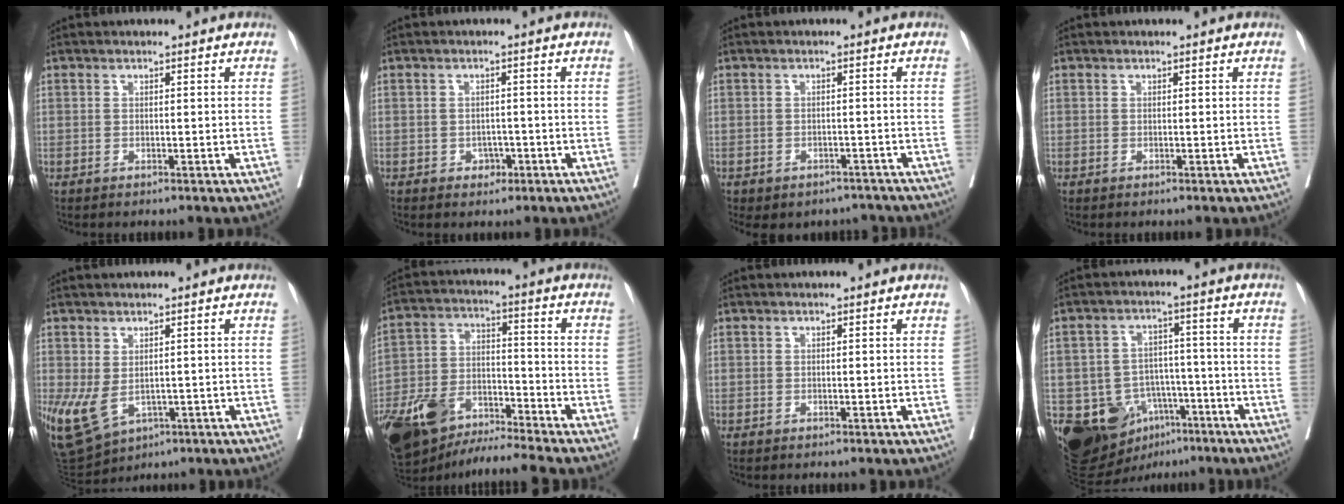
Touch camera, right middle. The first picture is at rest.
{"total": 2.0, "force": [-0.9, 1.5, 0.9], "torque": [-0.007, 0.006, -0.010]}
{"total": 7.2, "force": [-5.8, 4.2, 1.3], "torque": [-0.009, 0.012, -0.067]}
{"total": 0.0}
{"total": 9.2, "force": [-2.6, 5.9, 6.6], "torque": [-0.137, -0.012, -0.025]}
{"total": 13.6, "force": [-11.2, 3.3, 6.9], "torque": [-0.135, 0.008, -0.209]}
{"total": 0.0}
{"total": 12.8, "force": [-6.6, 9.5, 5.5], "torque": [-0.087, 0.026, -0.095]}